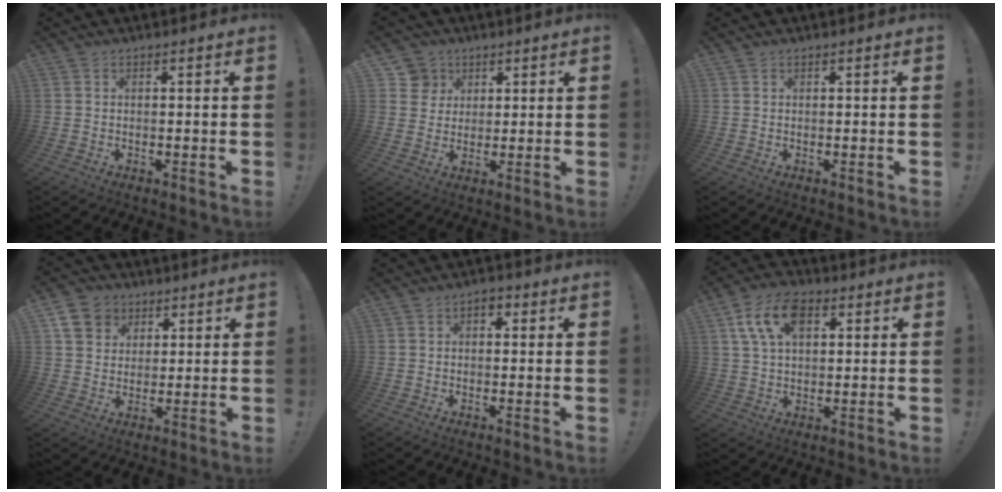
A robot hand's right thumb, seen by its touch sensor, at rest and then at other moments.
{"total": 6.5, "force": [3.1, 5.7, 0.5], "torque": [-0.003, -0.021, 0.061]}
{"total": 0.0}
{"total": 9.7, "force": [4.5, 8.1, 2.9], "torque": [-0.043, -0.021, 0.092]}
{"total": 2.7, "force": [0.3, 2.0, 1.8], "torque": [-0.018, 0.002, 0.001]}
{"total": 12.5, "force": [4.8, 7.6, 8.7], "torque": [-0.154, 0.002, 0.090]}